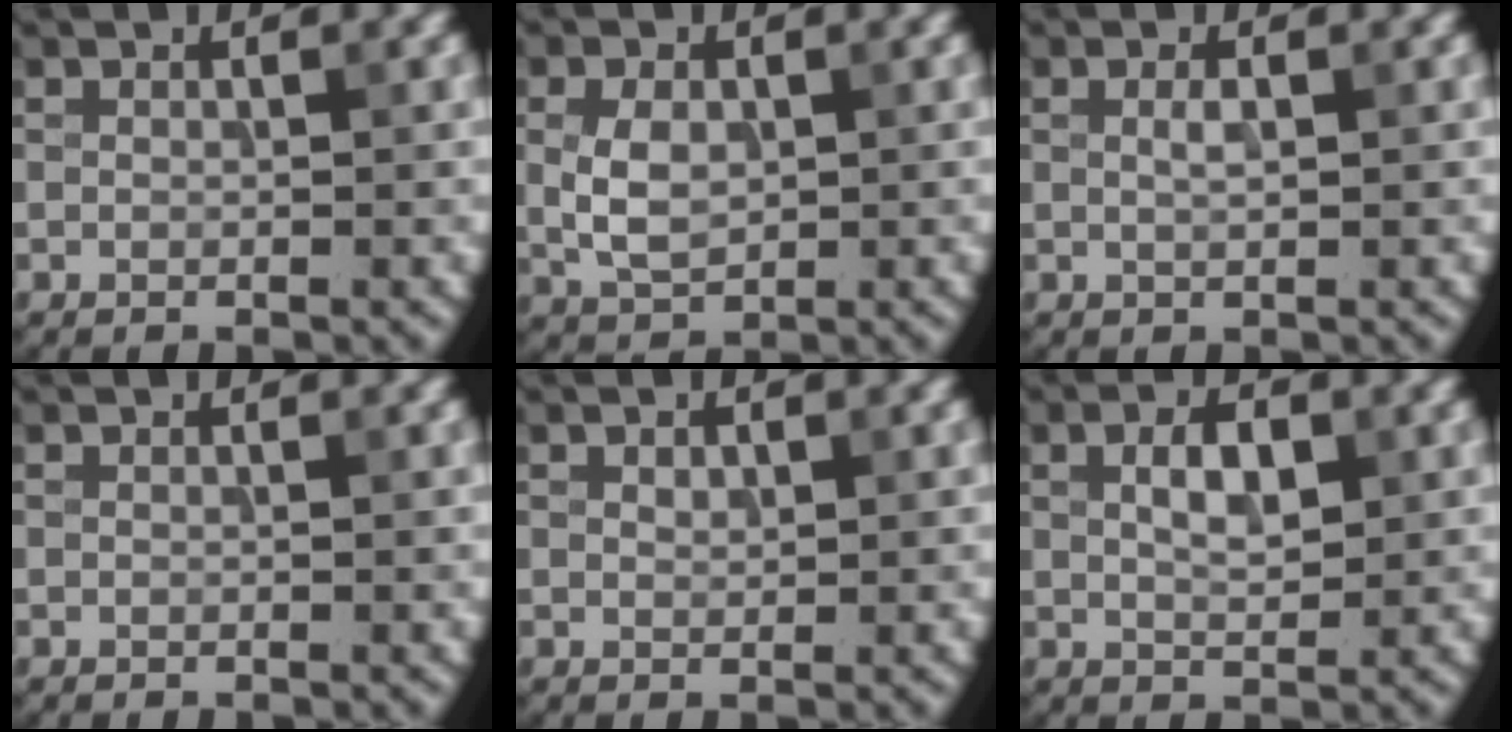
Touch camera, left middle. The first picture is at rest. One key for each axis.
{"total": 3.4, "fx": 0.1, "fy": 2.3, "fz": 2.5, "tx": -0.056, "ty": 0.001, "tz": 0.004}
{"total": 1.1, "fx": 0.2, "fy": 0.3, "fz": 1.0, "tx": -0.020, "ty": 0.002, "tz": 0.004}
{"total": 0.0}
{"total": 0.8, "fx": 0.4, "fy": 0.5, "fz": 0.4, "tx": -0.009, "ty": -0.001, "tz": 0.008}
{"total": 3.1, "fx": 0.8, "fy": 1.6, "fz": 2.6, "tx": -0.050, "ty": 0.003, "tz": 0.015}